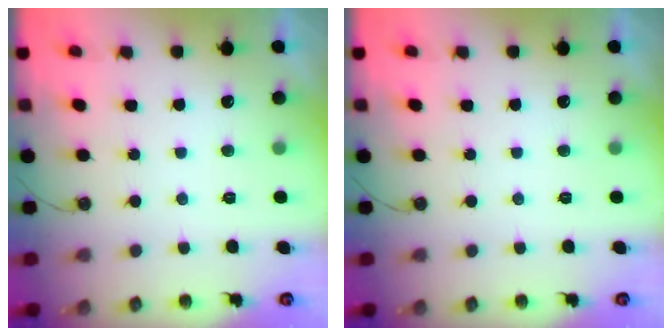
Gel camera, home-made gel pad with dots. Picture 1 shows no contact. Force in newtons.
{"total": 0.0}